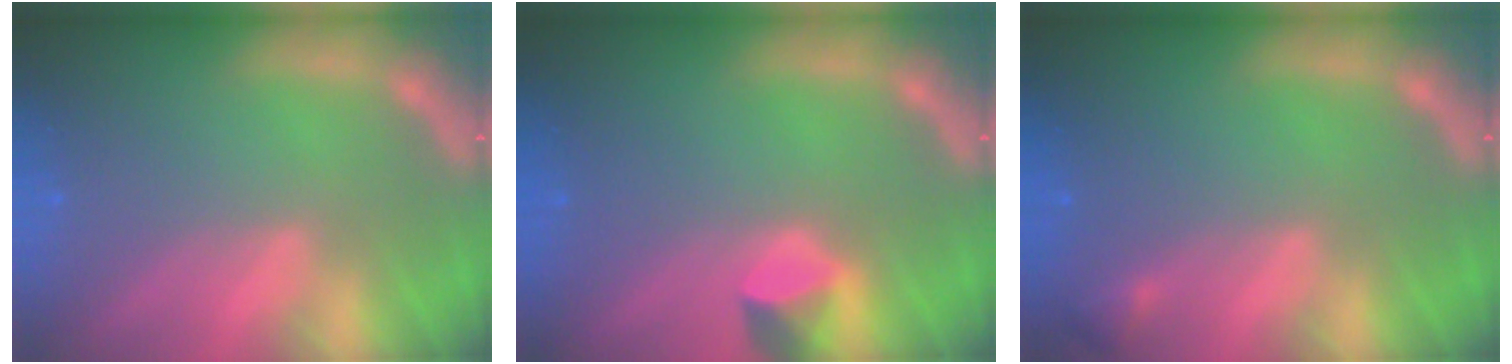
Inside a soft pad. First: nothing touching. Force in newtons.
{"total": 1.9}
{"total": 0.9}